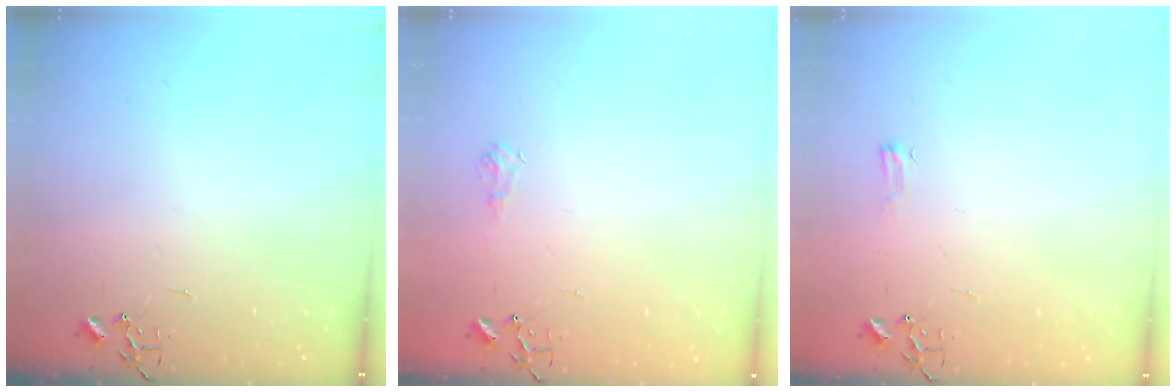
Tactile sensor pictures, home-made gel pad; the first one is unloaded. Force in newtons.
{"total": 5.8, "press": 5.7, "slide": 0.8}
{"total": 4.1, "press": 4.1, "slide": 0.6}